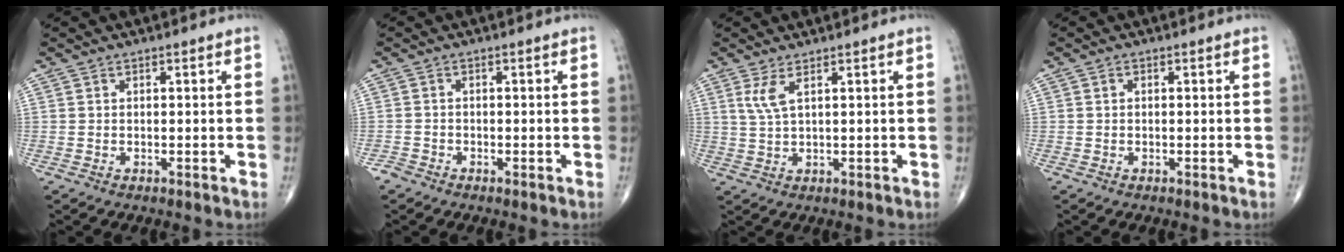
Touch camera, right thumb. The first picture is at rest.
{"total": 1.4, "force": [-1.1, 0.7, 0.2], "torque": [-0.001, 0.000, -0.027]}
{"total": 3.2, "force": [1.5, 0.7, 2.8], "torque": [-0.067, -0.005, 0.040]}
{"total": 0.5, "force": [0.0, 0.4, 0.3], "torque": [-0.004, 0.001, -0.003]}